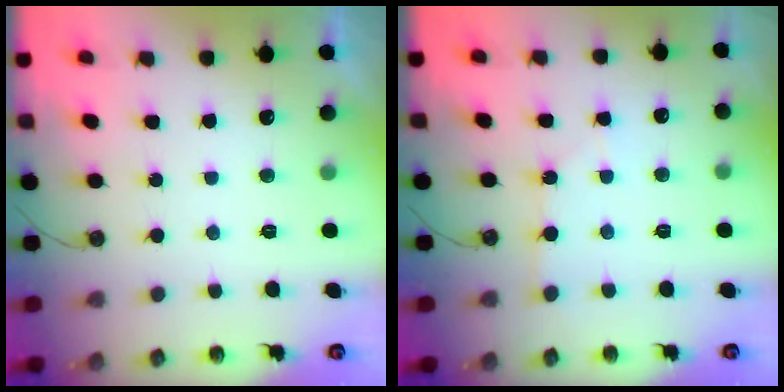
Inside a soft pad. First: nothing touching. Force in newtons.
{"total": 2.3, "press": 2.3, "slide": 0.4}